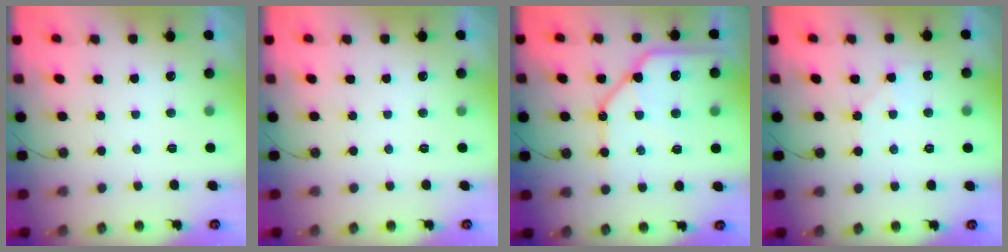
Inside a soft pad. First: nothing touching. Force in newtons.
{"total": 0.0}
{"total": 15.8, "press": 15.7, "slide": 1.7}
{"total": 6.5, "press": 6.5, "slide": 0.5}